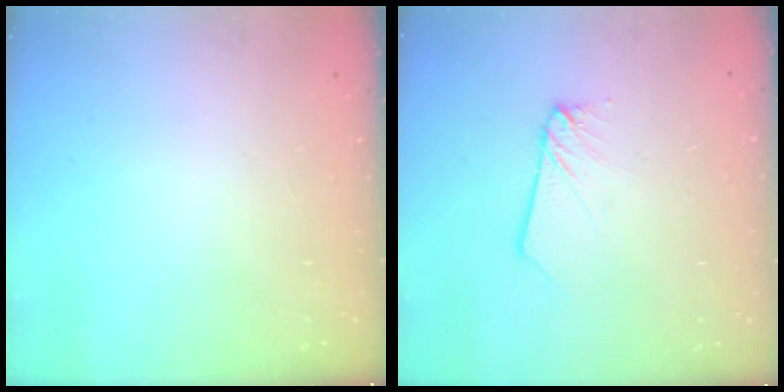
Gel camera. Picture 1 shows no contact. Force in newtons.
{"total": 2.0, "press": 2.0, "slide": 0.2}